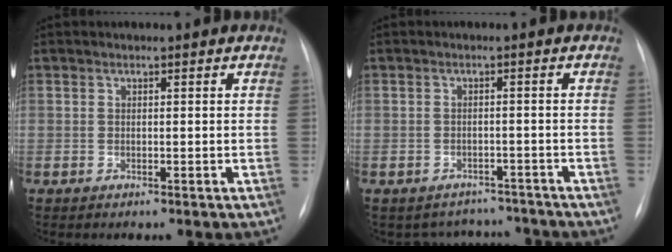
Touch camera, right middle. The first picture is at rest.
{"total": 5.9, "force": [-5.3, 2.5, -0.5], "torque": [0.012, 0.020, -0.062]}